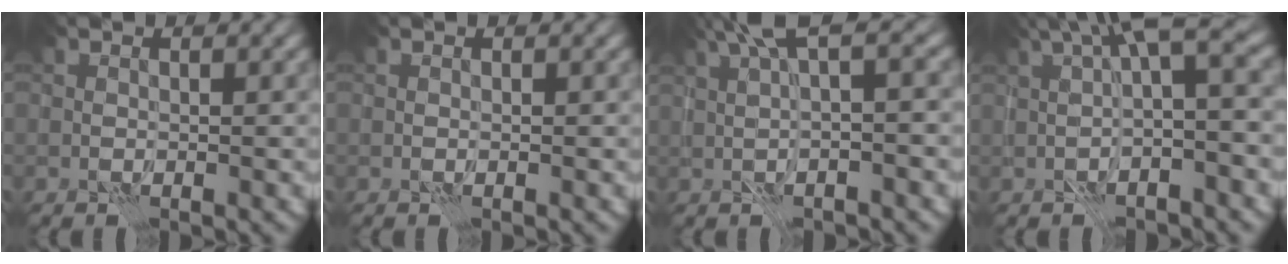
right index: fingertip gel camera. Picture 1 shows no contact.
{"total": 0.0}
{"total": 4.6, "force": [1.4, 0.8, 4.4], "torque": [-0.079, 0.017, 0.023]}
{"total": 6.8, "force": [1.2, 1.7, 6.5], "torque": [-0.097, 0.024, 0.010]}